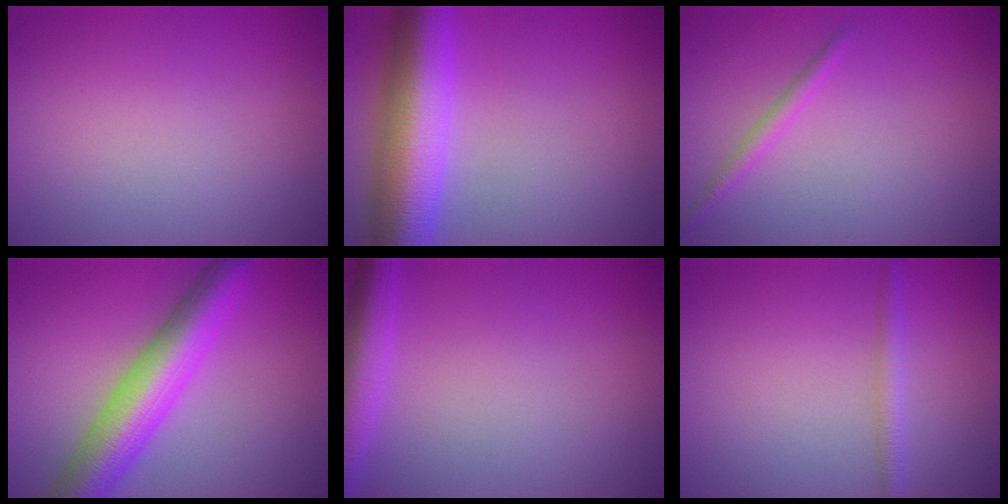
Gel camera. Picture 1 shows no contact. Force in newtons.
{"total": 9.9, "press": 9.9, "slide": 0.2}
{"total": 1.3, "press": 1.3, "slide": 0.0}
{"total": 7.6, "press": 7.6, "slide": 0.1}
{"total": 4.5, "press": 4.5, "slide": 0.2}
{"total": 1.7, "press": 1.7, "slide": 0.1}